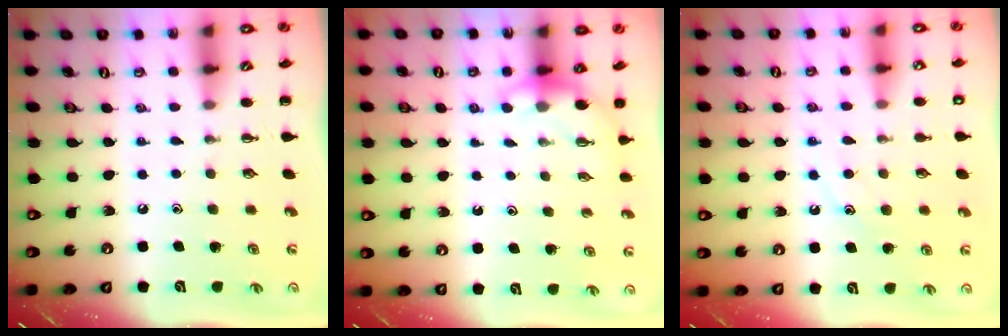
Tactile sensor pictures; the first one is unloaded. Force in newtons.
{"total": 3.9, "press": 3.9, "slide": 0.2}
{"total": 10.6, "press": 10.6, "slide": 1.3}